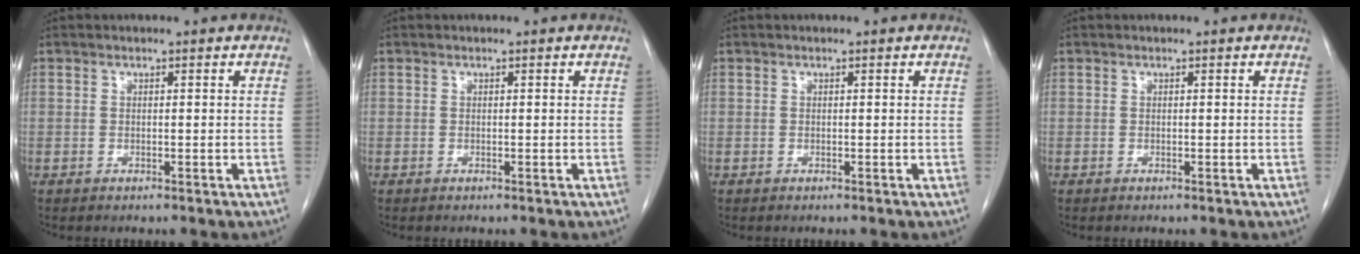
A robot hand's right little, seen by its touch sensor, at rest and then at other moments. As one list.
[{"total": 0.0}, {"total": 0.0}, {"total": 0.0}]